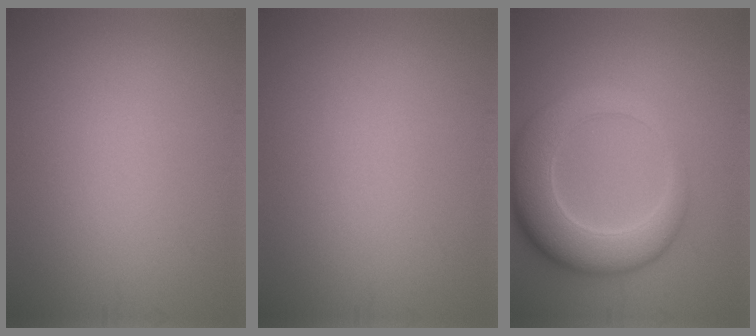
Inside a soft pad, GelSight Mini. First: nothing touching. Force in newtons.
{"total": 0.0}
{"total": 7.7, "press": 7.7, "slide": 0.6}